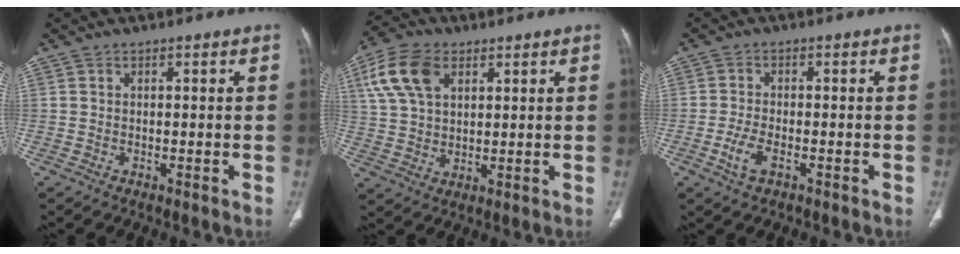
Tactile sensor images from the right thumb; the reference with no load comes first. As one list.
[{"total": 11.5, "force": [4.7, 7.1, 7.7], "torque": [-0.150, 0.000, 0.094]}, {"total": 4.1, "force": [-1.7, 1.9, 3.1], "torque": [-0.072, 0.005, -0.031]}]